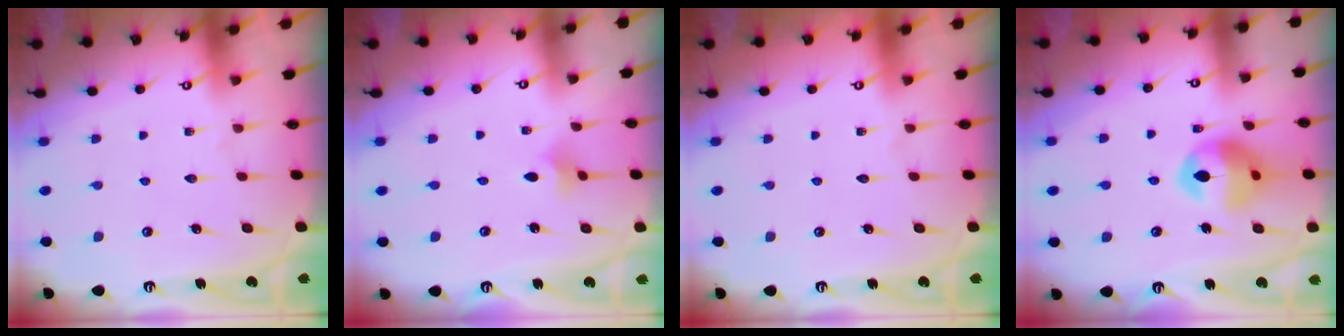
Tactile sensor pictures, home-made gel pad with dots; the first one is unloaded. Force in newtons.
{"total": 2.3, "press": 2.2, "slide": 0.5}
{"total": 0.0}
{"total": 13.4, "press": 13.3, "slide": 1.5}